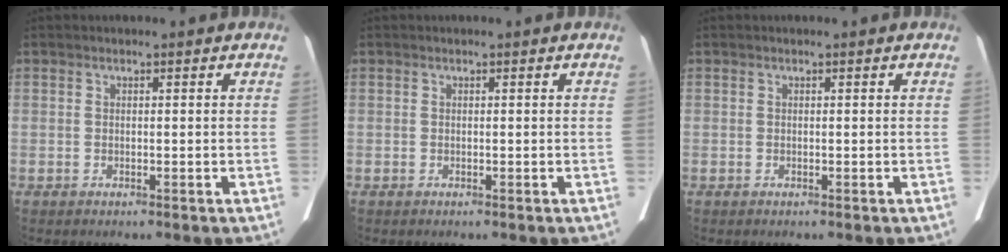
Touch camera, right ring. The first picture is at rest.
{"total": 0.0}
{"total": 0.0}